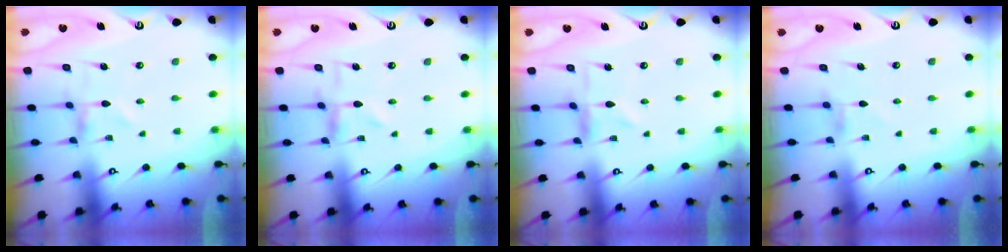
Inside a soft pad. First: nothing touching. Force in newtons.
{"total": 3.7, "press": 3.7, "slide": 0.5}
{"total": 1.5, "press": 1.4, "slide": 0.4}
{"total": 2.9, "press": 2.9, "slide": 0.4}